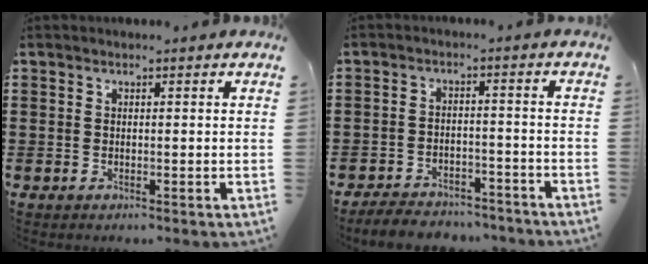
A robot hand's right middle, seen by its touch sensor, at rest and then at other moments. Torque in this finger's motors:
{"motor_torque": [1.75, -0.39, 0.11, 0.03]}